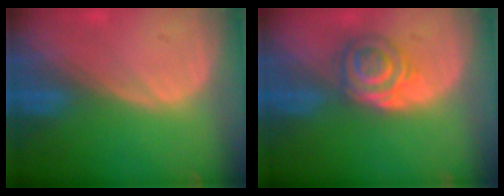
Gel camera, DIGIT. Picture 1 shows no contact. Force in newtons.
{"total": 5.5, "press": 5.2, "slide": 1.8}